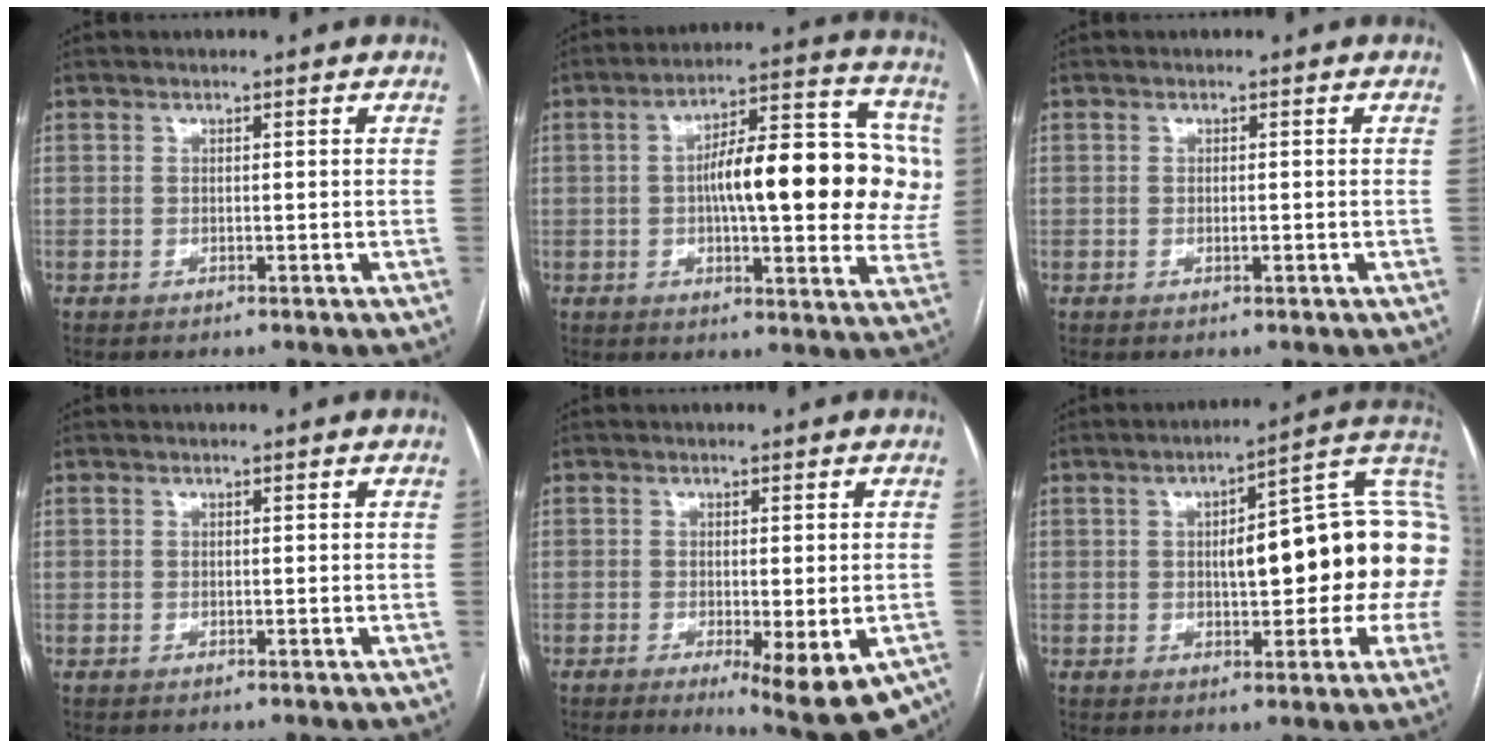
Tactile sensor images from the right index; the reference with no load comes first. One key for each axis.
{"total": 20.2, "fx": 1.3, "fy": 5.8, "fz": 19.3, "tx": -0.247, "ty": 0.040, "tz": 0.018}
{"total": 0.9, "fx": -0.3, "fy": 0.2, "fz": 0.8, "tx": -0.015, "ty": 0.000, "tz": -0.002}
{"total": 0.0}
{"total": 10.3, "fx": -5.3, "fy": 3.0, "fz": 8.3, "tx": -0.086, "ty": -0.014, "tz": -0.073}
{"total": 20.8, "fx": 1.4, "fy": 5.4, "fz": 20.0, "tx": -0.227, "ty": 0.052, "tz": 0.025}